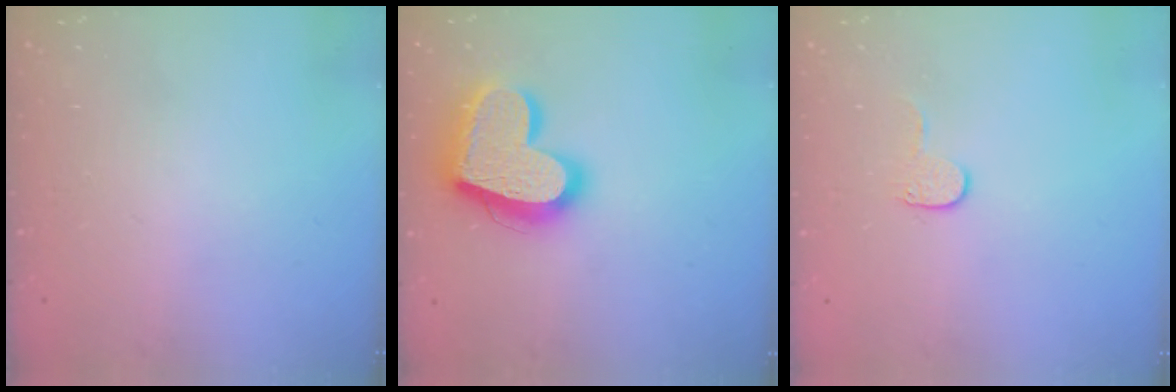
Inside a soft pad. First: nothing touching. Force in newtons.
{"total": 20.5, "press": 20.4, "slide": 1.7}
{"total": 3.9, "press": 3.9, "slide": 0.4}